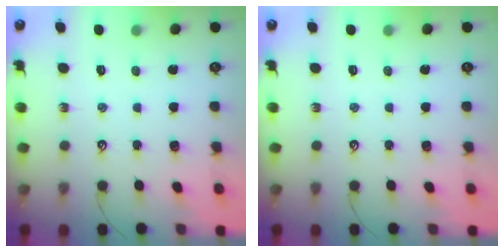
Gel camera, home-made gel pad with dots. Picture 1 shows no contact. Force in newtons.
{"total": 0.0}